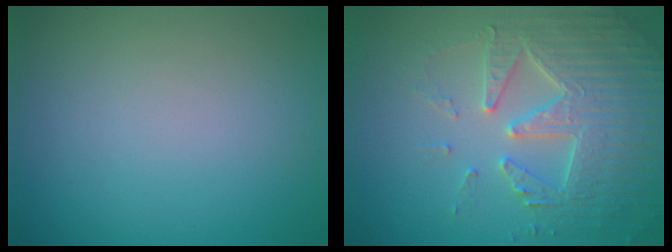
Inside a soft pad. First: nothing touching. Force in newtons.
{"total": 5.0, "press": 4.9, "slide": 1.0}